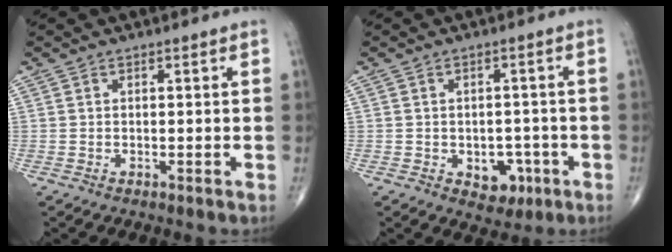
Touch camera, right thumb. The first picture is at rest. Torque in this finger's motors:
{"motor_torque": [1.60, 1.33, 0.25, -0.43, 0.00]}